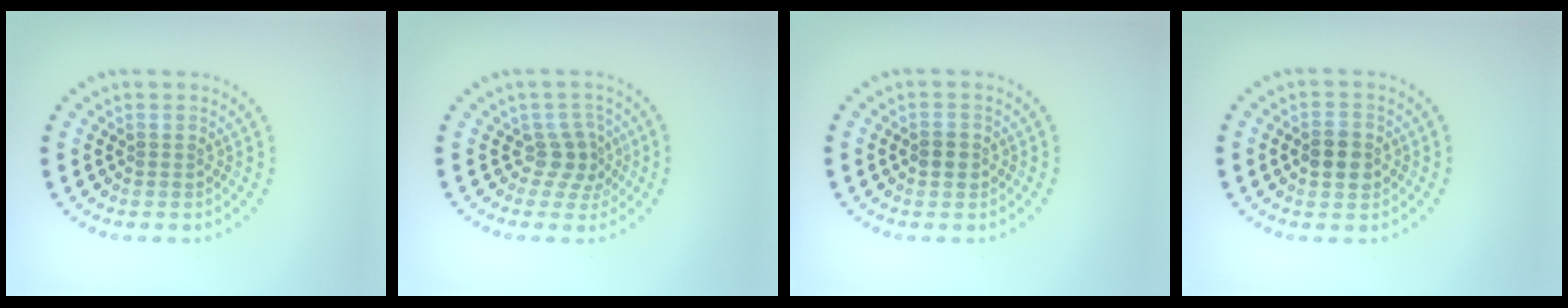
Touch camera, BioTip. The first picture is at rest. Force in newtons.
{"total": 2.3, "press": 1.8, "slide": 1.5}
{"total": 1.2, "press": 1.2, "slide": 0.1}
{"total": 2.9, "press": 2.9, "slide": 0.2}